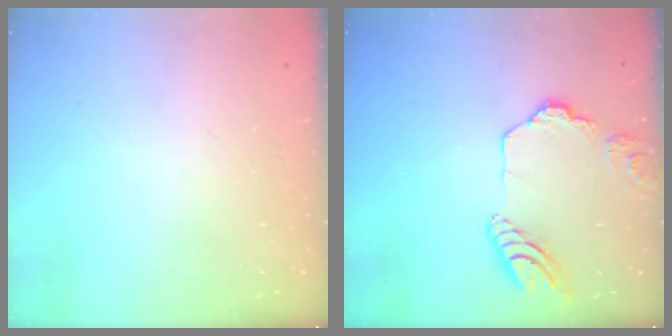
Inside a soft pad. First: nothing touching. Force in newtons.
{"total": 13.8, "press": 13.7, "slide": 1.9}